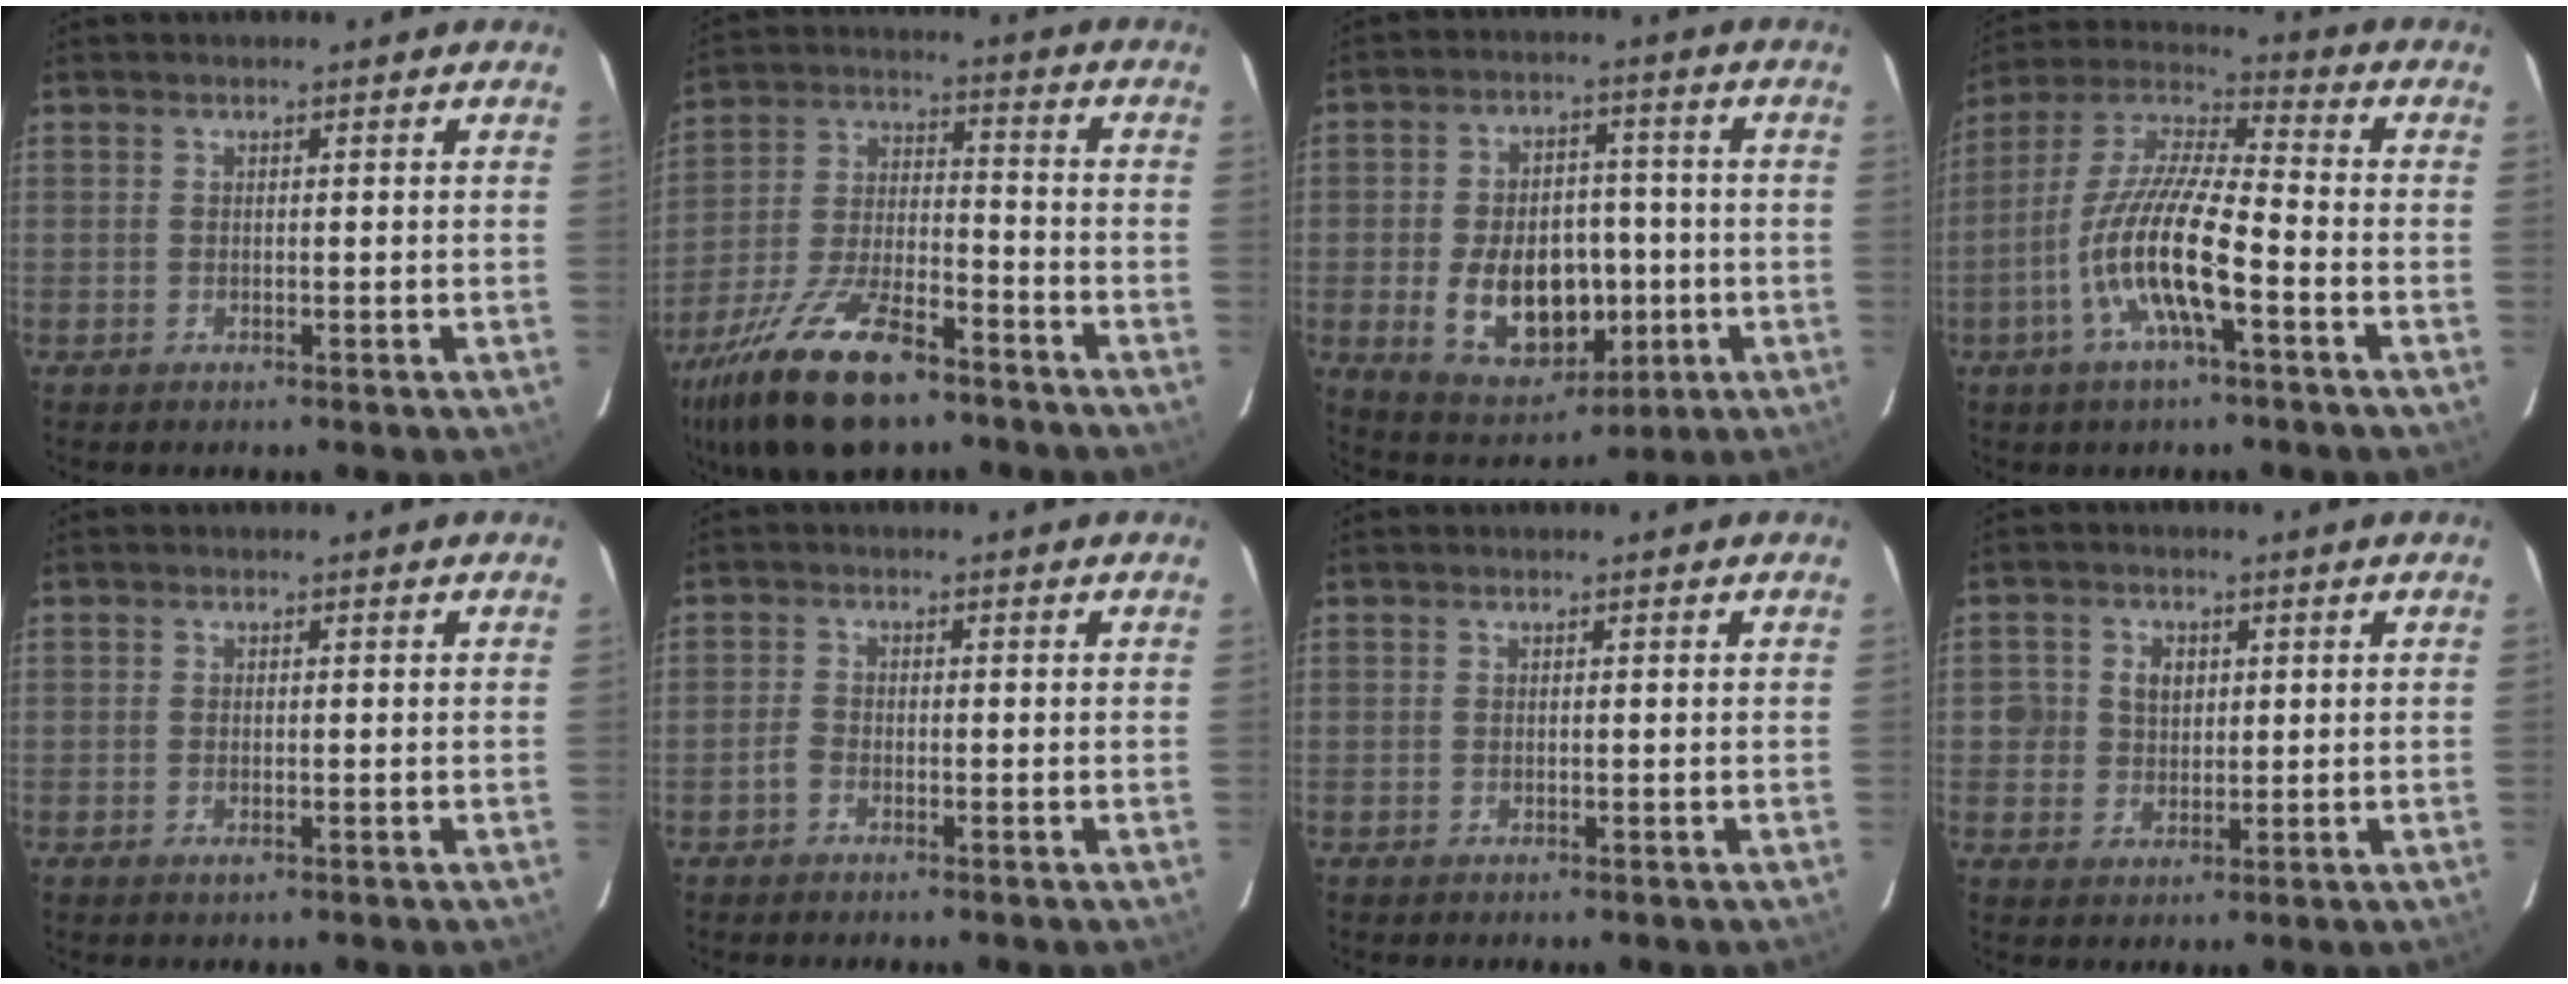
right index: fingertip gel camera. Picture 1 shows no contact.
{"total": 20.9, "force": [-14.2, 7.8, 13.2], "torque": [-0.270, -0.030, -0.249]}
{"total": 14.9, "force": [-3.0, 10.0, 10.7], "torque": [-0.212, 0.006, -0.022]}
{"total": 14.8, "force": [-5.6, 3.0, 13.4], "torque": [-0.267, -0.007, -0.113]}
{"total": 0.9, "force": [-0.3, 0.6, 0.6], "torque": [-0.013, -0.002, -0.005]}
{"total": 1.7, "force": [-1.2, 1.0, 0.6], "torque": [-0.014, 0.004, -0.025]}
{"total": 0.0}
{"total": 4.7, "force": [0.7, 4.4, 1.5], "torque": [-0.026, 0.014, 0.014]}